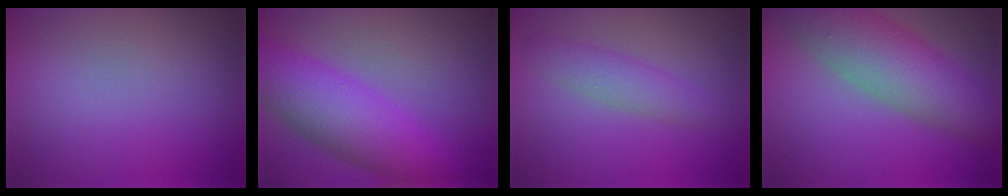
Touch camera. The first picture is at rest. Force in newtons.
{"total": 7.1, "press": 7.1, "slide": 0.1}
{"total": 2.6, "press": 2.6, "slide": 0.1}
{"total": 8.1, "press": 8.1, "slide": 0.3}